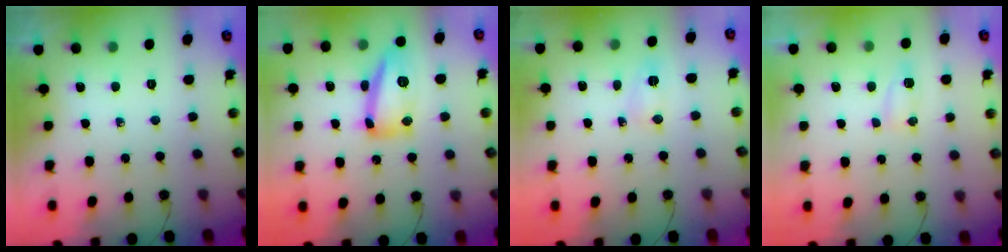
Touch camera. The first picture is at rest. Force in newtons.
{"total": 14.0, "press": 13.9, "slide": 1.4}
{"total": 2.5, "press": 2.1, "slide": 1.4}
{"total": 4.7, "press": 4.7, "slide": 0.5}